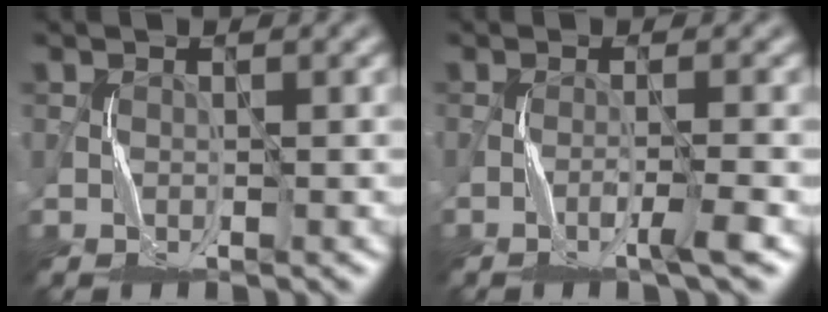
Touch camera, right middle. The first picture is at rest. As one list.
[{"total": 2.4, "force": [-1.3, 0.0, 2.0], "torque": [-0.029, 0.010, -0.032]}]